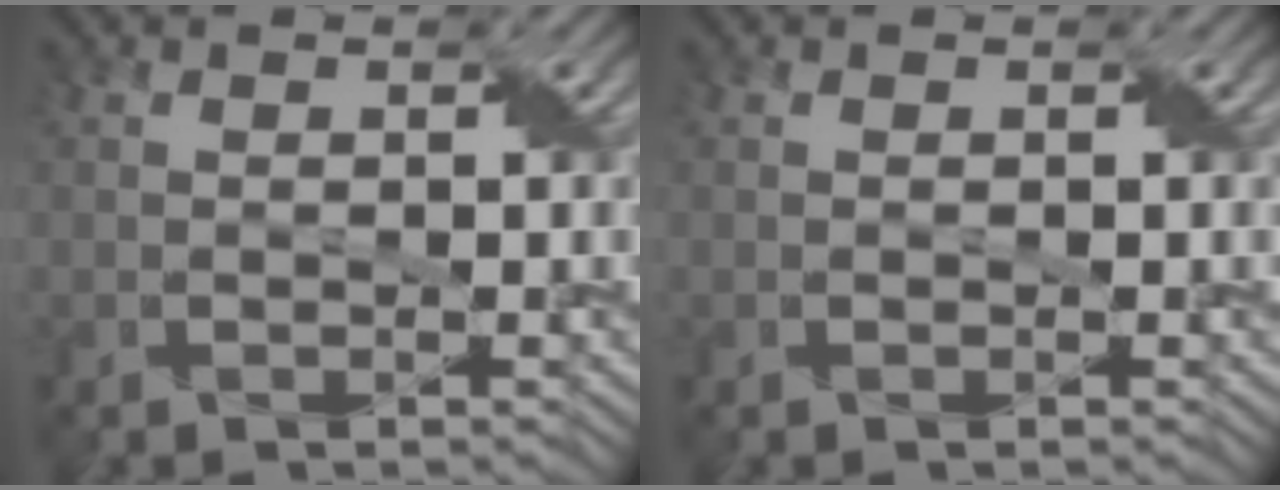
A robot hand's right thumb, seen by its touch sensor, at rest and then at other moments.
{"total": 0.0}